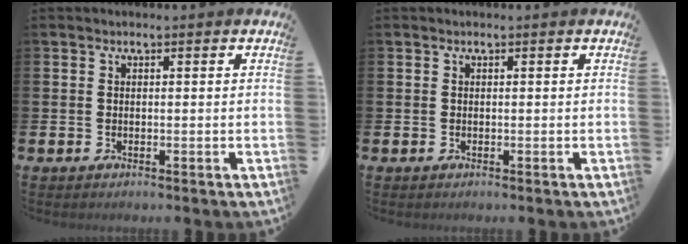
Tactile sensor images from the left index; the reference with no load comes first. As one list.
[{"total": 0.0}]